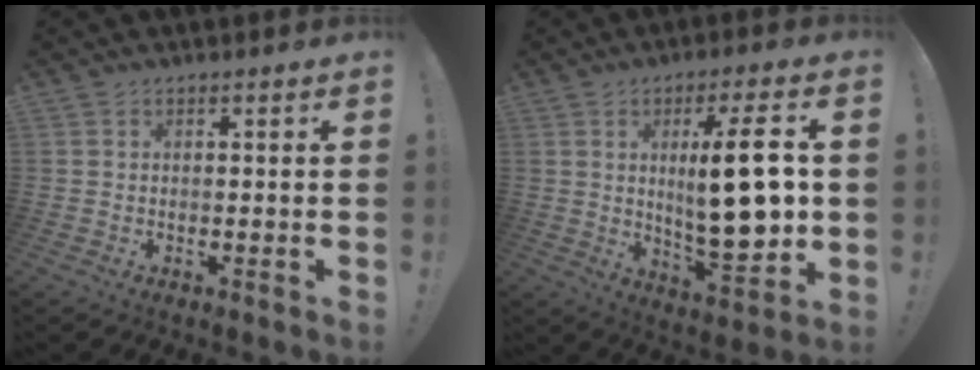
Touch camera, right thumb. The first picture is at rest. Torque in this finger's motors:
{"motor_torque": [-0.02, 0.82, 0.85, 0.65, 0.22]}